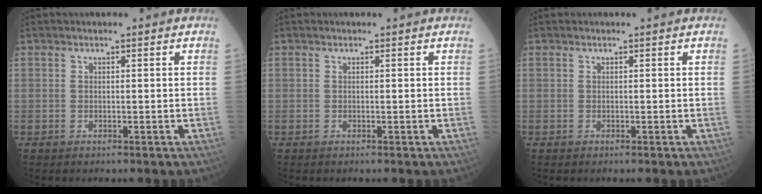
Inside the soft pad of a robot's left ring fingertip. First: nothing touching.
{"total": 0.0}
{"total": 0.0}